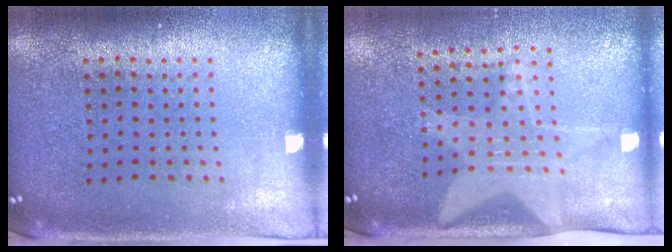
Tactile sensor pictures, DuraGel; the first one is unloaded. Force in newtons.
{"total": 2.0, "press": 1.6, "slide": 1.2}